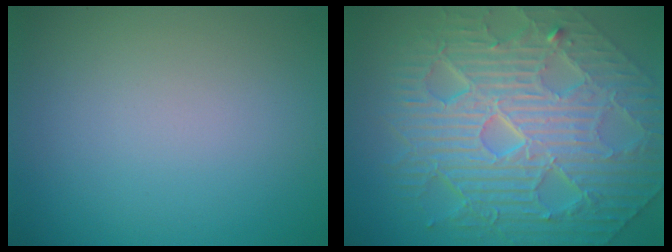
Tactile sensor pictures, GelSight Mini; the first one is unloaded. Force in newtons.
{"total": 11.7, "press": 7.6, "slide": 8.8}